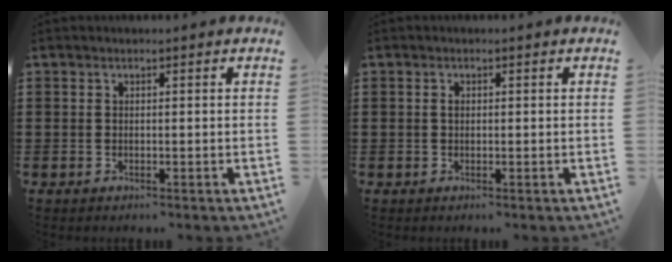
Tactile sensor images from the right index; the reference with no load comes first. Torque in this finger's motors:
{"motor_torque": [0.50, 0.86, 0.04, 0.00]}